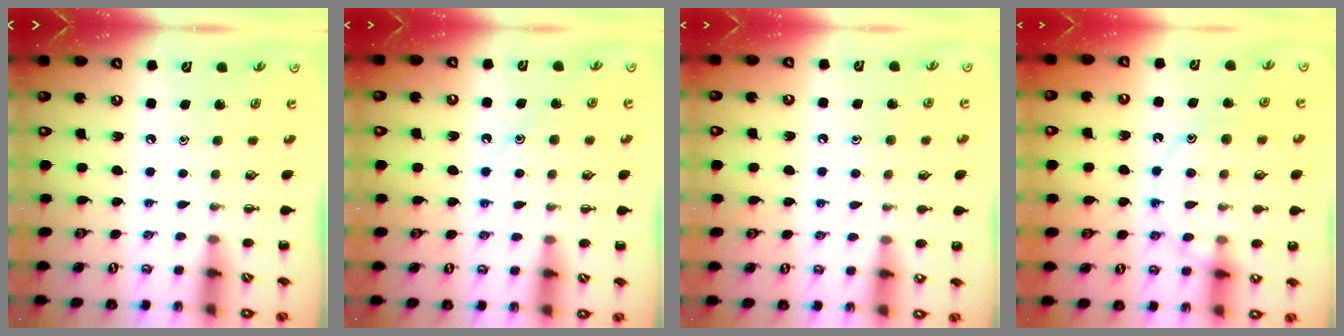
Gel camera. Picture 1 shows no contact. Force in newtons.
{"total": 9.5, "press": 9.5, "slide": 1.3}
{"total": 6.9, "press": 6.8, "slide": 1.2}
{"total": 12.3, "press": 12.3, "slide": 1.0}